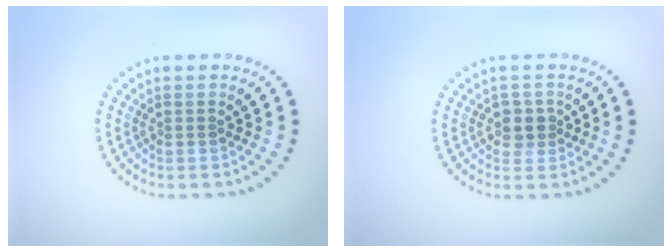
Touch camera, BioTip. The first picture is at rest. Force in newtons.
{"total": 1.8, "press": 1.6, "slide": 0.9}